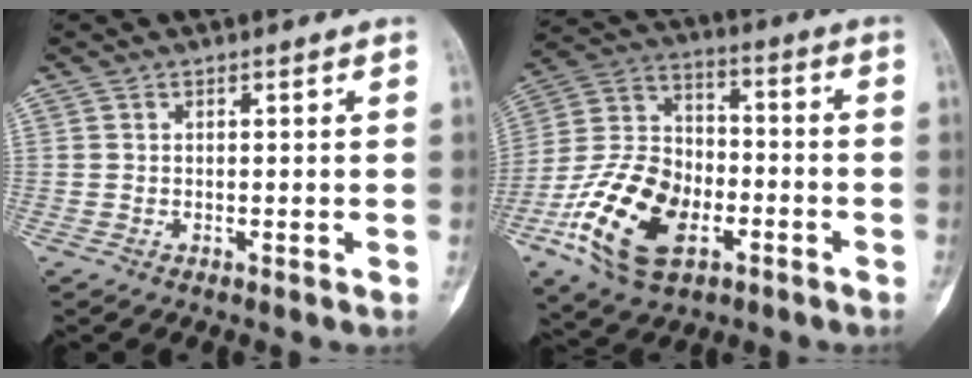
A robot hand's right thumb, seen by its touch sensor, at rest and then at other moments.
{"total": 20.0, "force": [-7.9, 12.0, 13.8], "torque": [-0.246, 0.042, -0.142]}